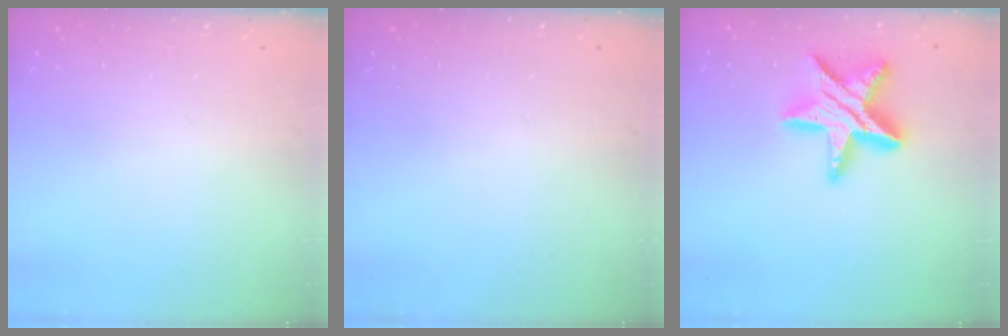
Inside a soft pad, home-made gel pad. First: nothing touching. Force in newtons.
{"total": 0.0}
{"total": 18.2, "press": 18.1, "slide": 1.4}